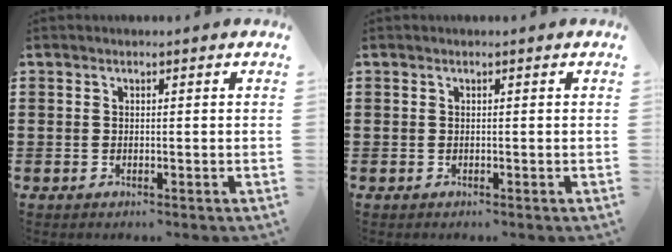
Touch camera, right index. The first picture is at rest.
{"total": 0.0}